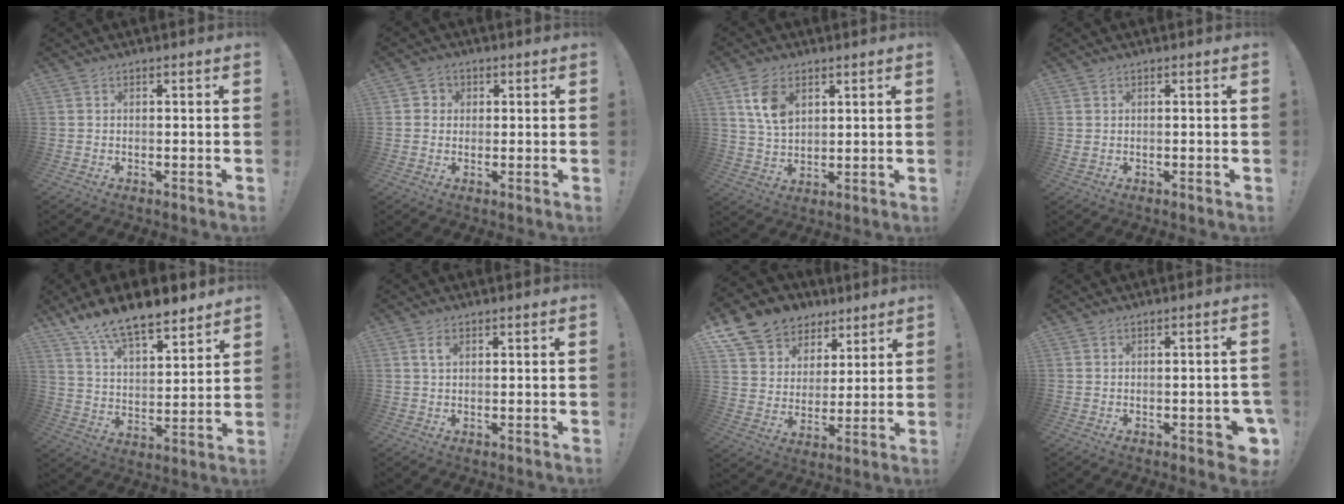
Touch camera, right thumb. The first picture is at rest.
{"total": 2.8, "force": [0.2, 2.7, 0.6], "torque": [-0.008, 0.003, 0.003]}
{"total": 9.4, "force": [4.4, 5.9, 5.9], "torque": [-0.103, -0.010, 0.082]}
{"total": 0.7, "force": [0.4, 0.3, 0.5], "torque": [-0.009, 0.002, 0.006]}
{"total": 13.1, "force": [11.2, 3.8, 5.5], "torque": [-0.108, -0.083, 0.201]}
{"total": 2.5, "force": [1.1, 1.3, 1.8], "torque": [-0.032, 0.001, 0.018]}
{"total": 11.8, "force": [7.7, 8.4, 3.0], "torque": [-0.052, -0.055, 0.152]}
{"total": 3.8, "force": [-1.7, 1.5, 3.1], "torque": [-0.049, 0.011, -0.021]}